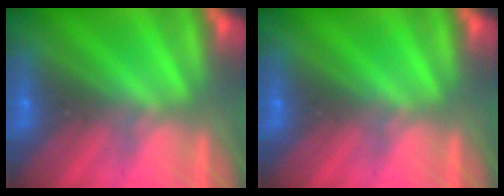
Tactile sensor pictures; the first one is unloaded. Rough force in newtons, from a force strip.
{"total": 0.0}